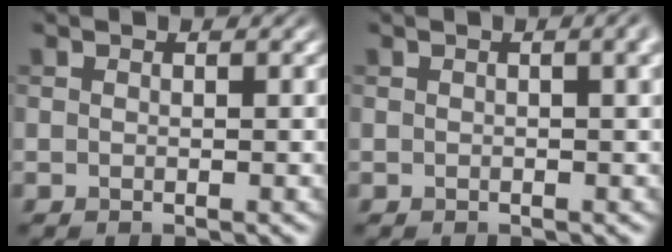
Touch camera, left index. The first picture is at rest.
{"total": 3.0, "force": [0.9, 1.2, 2.6], "torque": [-0.018, 0.010, 0.004]}